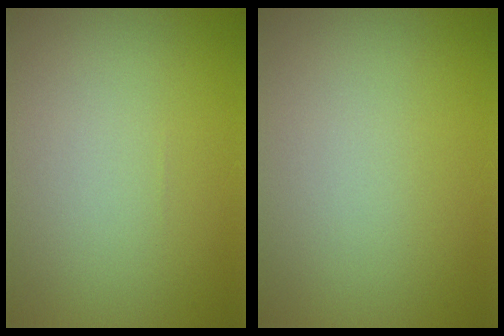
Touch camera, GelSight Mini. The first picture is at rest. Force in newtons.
{"total": 0.0}